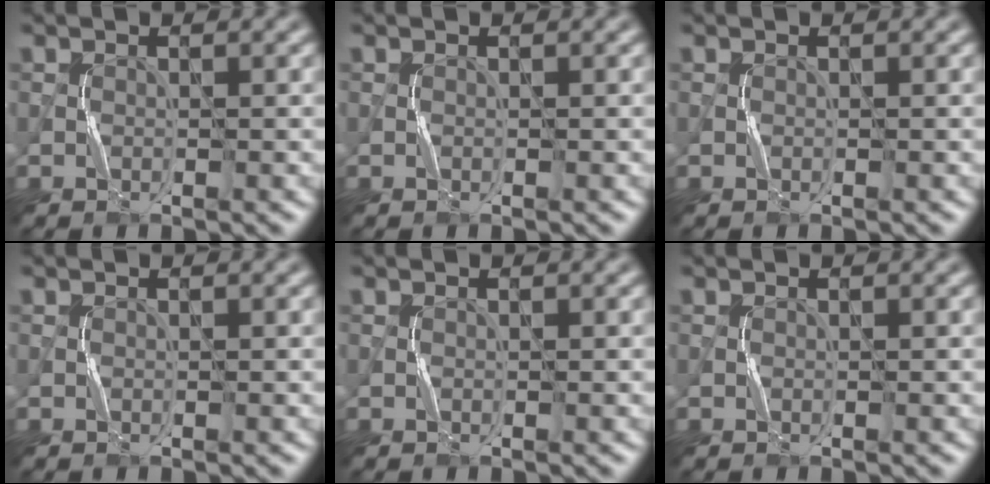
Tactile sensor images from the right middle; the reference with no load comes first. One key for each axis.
{"total": 0.0}
{"total": 0.0}
{"total": 0.0}
{"total": 0.0}
{"total": 0.0}